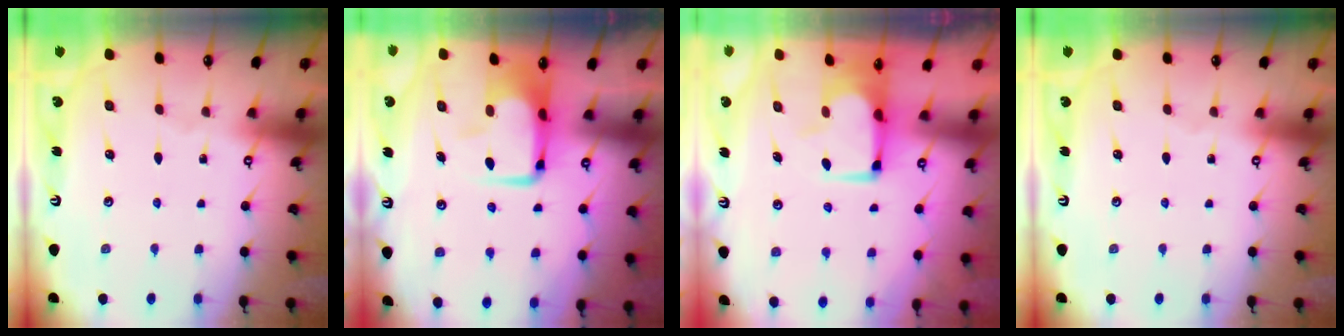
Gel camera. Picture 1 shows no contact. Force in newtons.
{"total": 7.5, "press": 7.3, "slide": 1.4}
{"total": 6.0, "press": 6.0, "slide": 0.4}
{"total": 0.0}